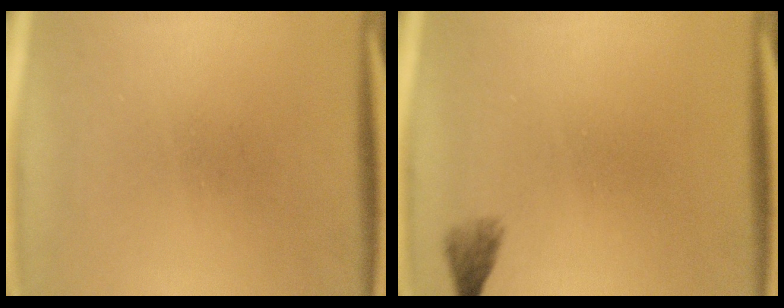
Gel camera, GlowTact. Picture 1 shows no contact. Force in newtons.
{"total": 1.5}